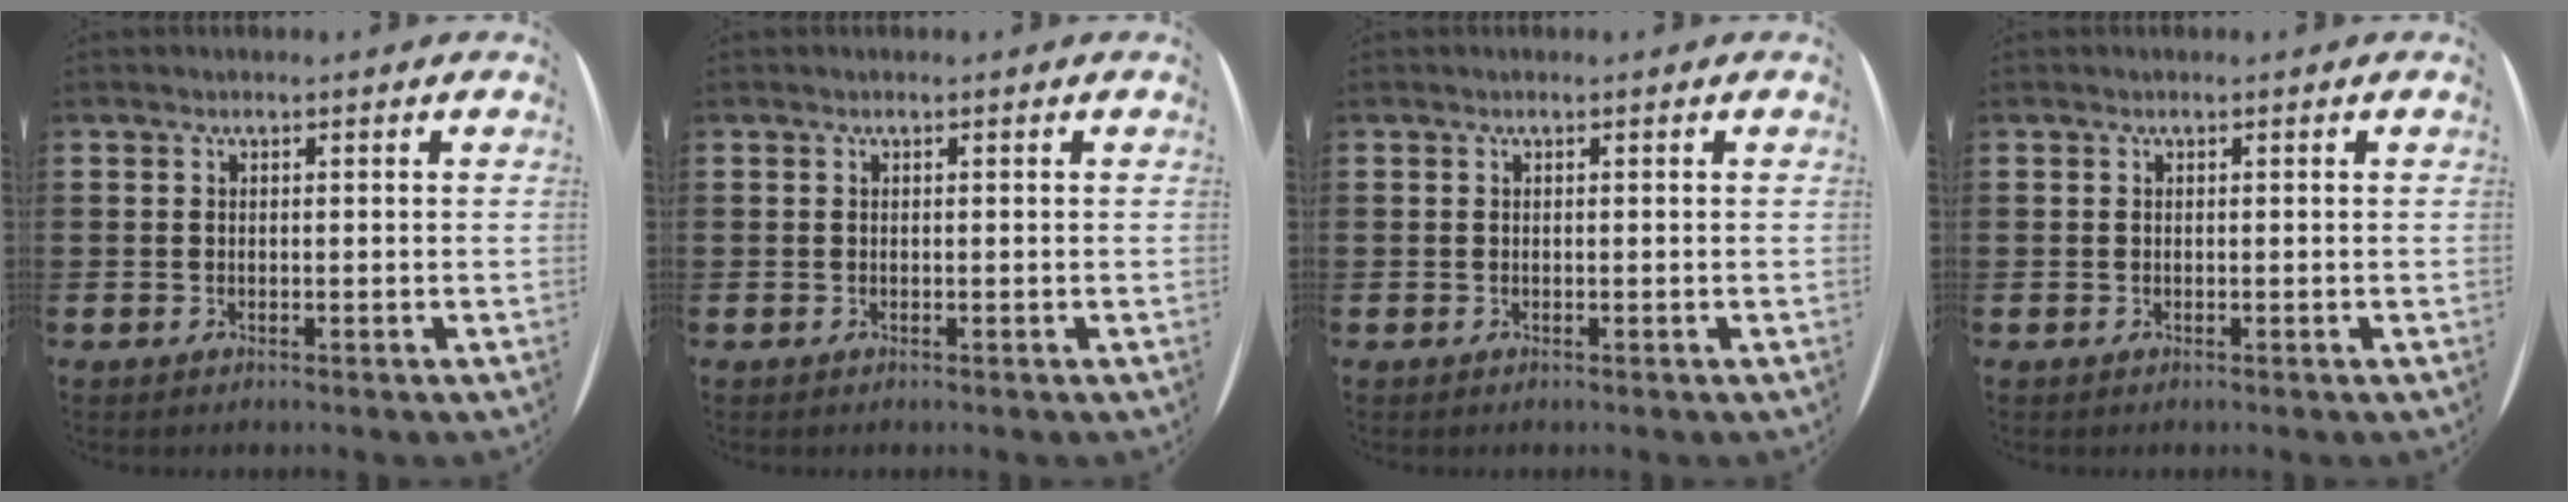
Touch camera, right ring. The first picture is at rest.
{"total": 0.0}
{"total": 0.0}
{"total": 0.0}